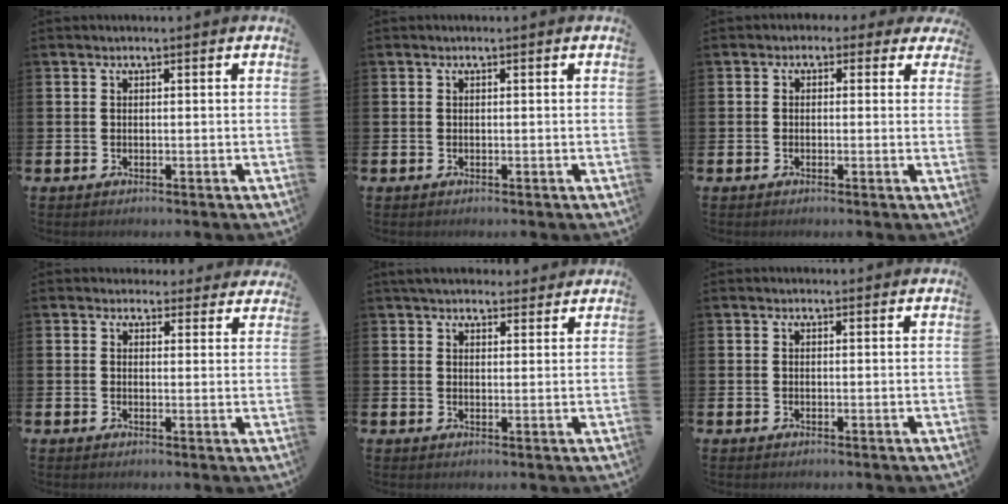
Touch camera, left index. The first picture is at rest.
{"total": 0.0}
{"total": 1.2, "force": [-0.2, 1.1, 0.3], "torque": [-0.005, 0.008, -0.009]}
{"total": 3.3, "force": [3.0, 1.4, -0.1], "torque": [0.013, -0.018, 0.050]}
{"total": 4.2, "force": [4.0, 1.3, 0.7], "torque": [-0.011, -0.016, 0.072]}
{"total": 0.6, "force": [0.5, 0.3, 0.1], "torque": [0.011, -0.002, 0.005]}